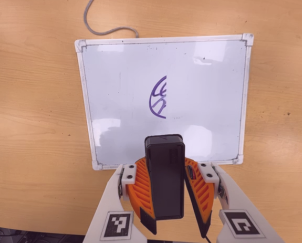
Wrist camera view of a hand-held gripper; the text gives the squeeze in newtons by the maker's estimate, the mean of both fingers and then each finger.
{"total": 10.5, "left": 10.7, "right": 10.3}